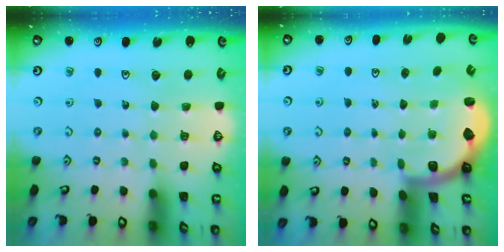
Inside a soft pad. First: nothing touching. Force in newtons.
{"total": 2.0, "press": 2.0, "slide": 0.5}